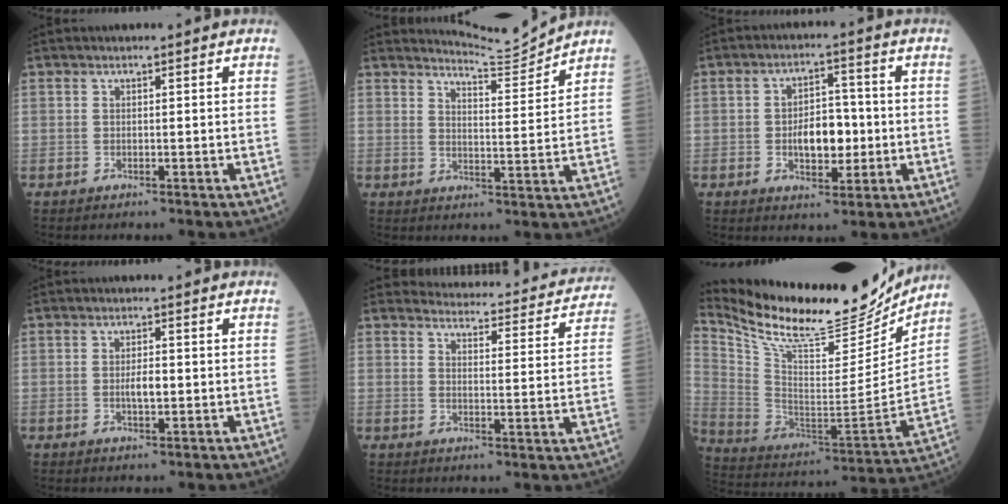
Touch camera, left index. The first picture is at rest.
{"total": 5.9, "force": [5.6, -1.4, -1.1], "torque": [-0.003, -0.028, 0.091]}
{"total": 6.8, "force": [-0.9, 3.7, 5.6], "torque": [-0.098, 0.008, -0.012]}
{"total": 2.4, "force": [-0.1, 0.7, 2.3], "torque": [-0.043, 0.001, -0.001]}
{"total": 19.2, "force": [18.6, 3.6, 3.2], "torque": [-0.021, -0.049, 0.197]}
{"total": 25.6, "force": [22.9, 5.1, 10.2], "torque": [-0.201, -0.044, 0.358]}